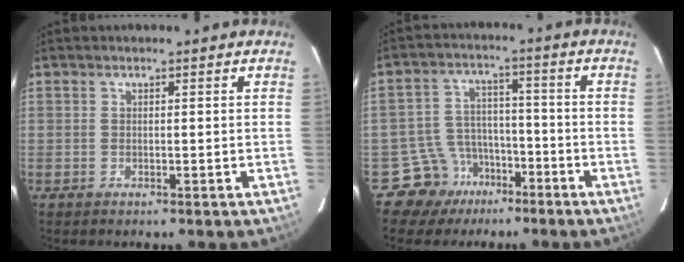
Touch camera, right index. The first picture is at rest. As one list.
[{"total": 8.1, "force": [-4.7, 6.5, 0.0], "torque": [0.003, 0.035, -0.068]}]